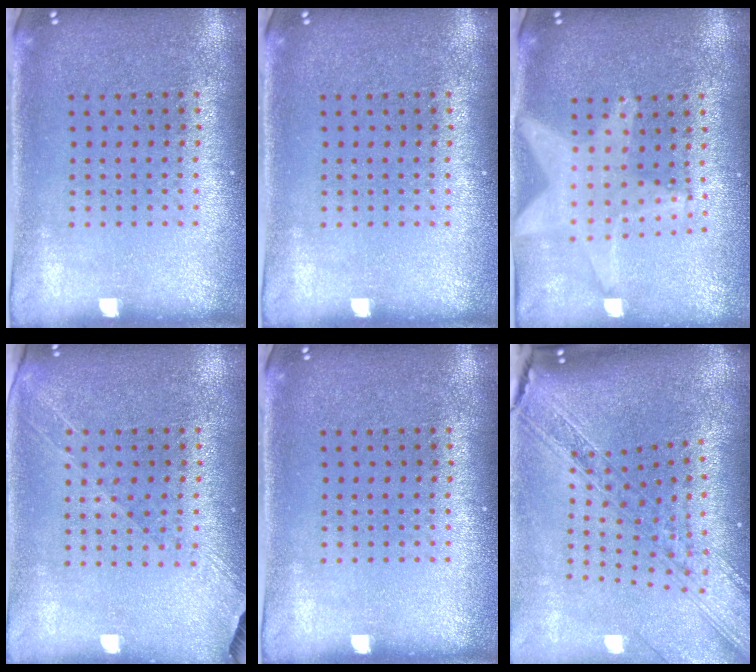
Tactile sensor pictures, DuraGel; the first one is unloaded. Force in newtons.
{"total": 0.0}
{"total": 2.1, "press": 1.7, "slide": 1.2}
{"total": 1.3, "press": 1.2, "slide": 0.6}
{"total": 0.0}
{"total": 2.8, "press": 2.2, "slide": 1.7}